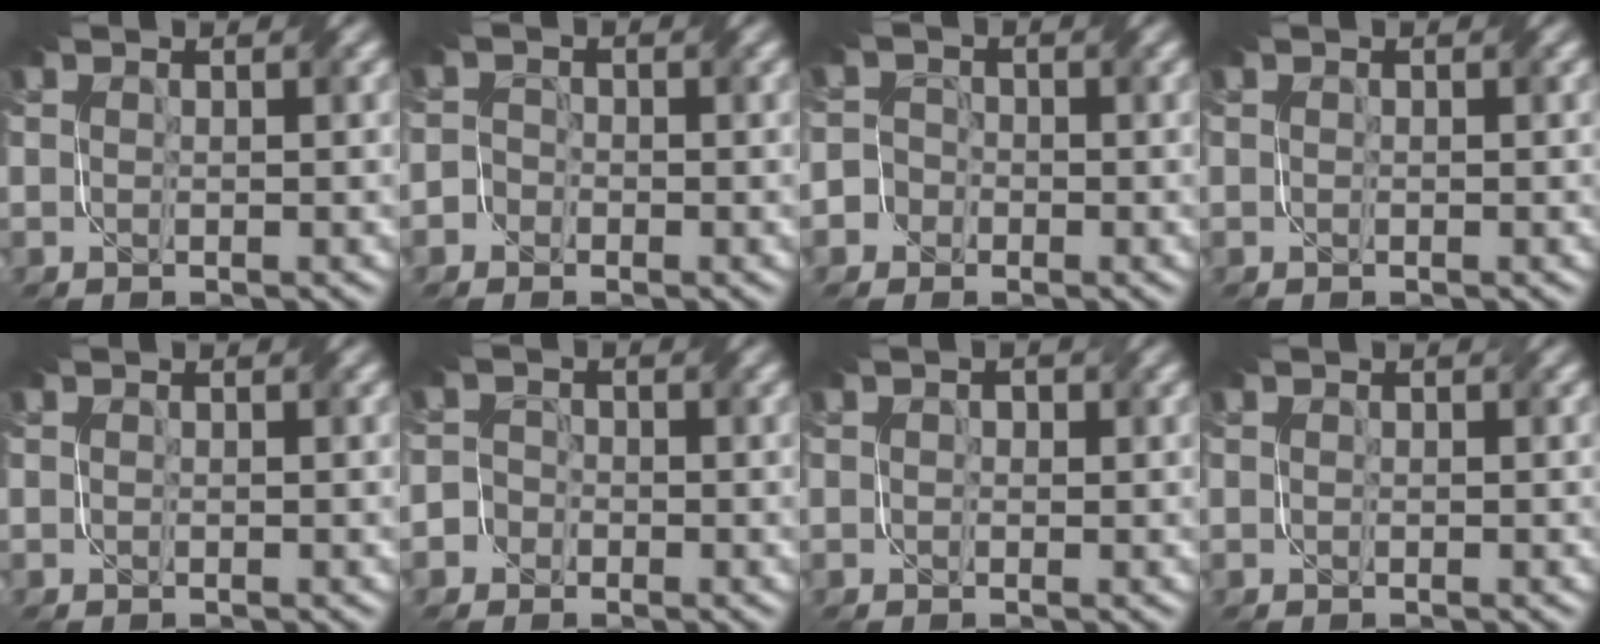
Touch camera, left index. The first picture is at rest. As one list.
[{"total": 1.5, "force": [-0.7, 1.3, 0.1], "torque": [0.010, 0.005, -0.019]}, {"total": 2.9, "force": [-1.4, 2.6, 0.2], "torque": [0.017, 0.011, -0.032]}, {"total": 0.0}, {"total": 0.0}, {"total": 2.2, "force": [-0.9, 2.0, 0.2], "torque": [0.012, 0.011, -0.025]}, {"total": 0.8, "force": [0.3, 0.6, 0.5], "torque": [-0.009, 0.000, 0.001]}, {"total": 0.0}]